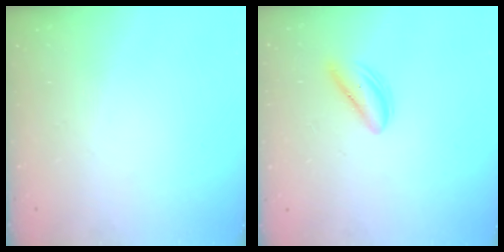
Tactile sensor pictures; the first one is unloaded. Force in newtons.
{"total": 3.4, "press": 3.4, "slide": 0.2}